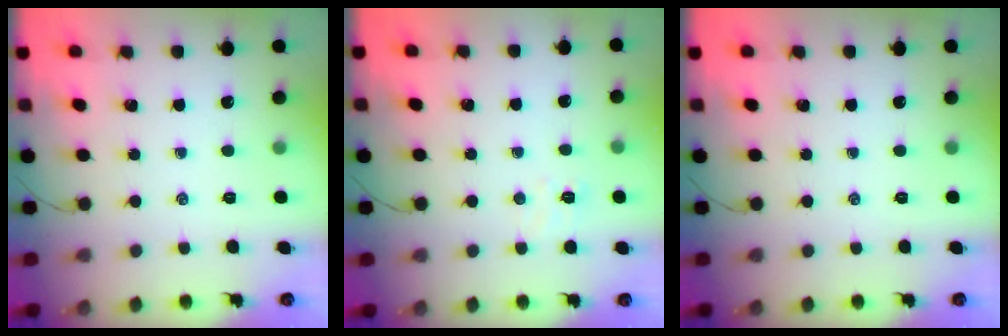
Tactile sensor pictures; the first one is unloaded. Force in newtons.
{"total": 4.6, "press": 4.5, "slide": 1.1}
{"total": 0.0}